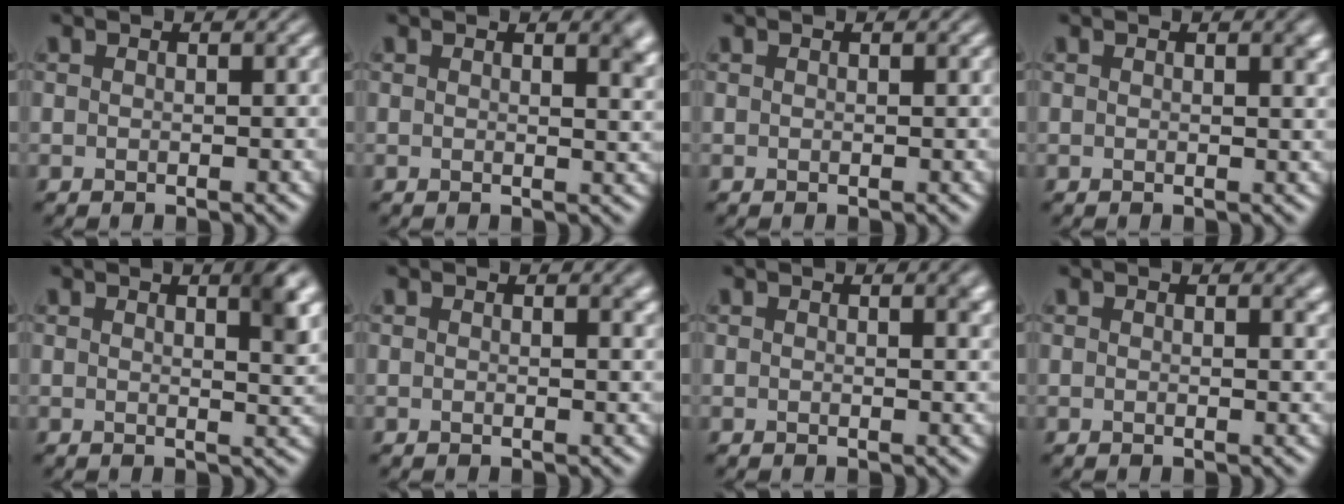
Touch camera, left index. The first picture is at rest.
{"total": 2.6, "force": [1.6, 1.0, 1.8], "torque": [-0.007, 0.002, 0.021]}
{"total": 0.0}
{"total": 1.3, "force": [0.7, 0.4, 1.0], "torque": [-0.007, 0.002, 0.011]}
{"total": 3.8, "force": [1.9, 1.2, 3.1], "torque": [-0.029, 0.003, 0.025]}
{"total": 1.1, "force": [0.8, 0.3, 0.8], "torque": [-0.004, 0.001, 0.012]}
{"total": 1.6, "force": [0.9, 0.6, 1.3], "torque": [-0.007, 0.004, 0.011]}
{"total": 1.2, "force": [0.8, 0.4, 0.8], "torque": [-0.004, 0.001, 0.013]}